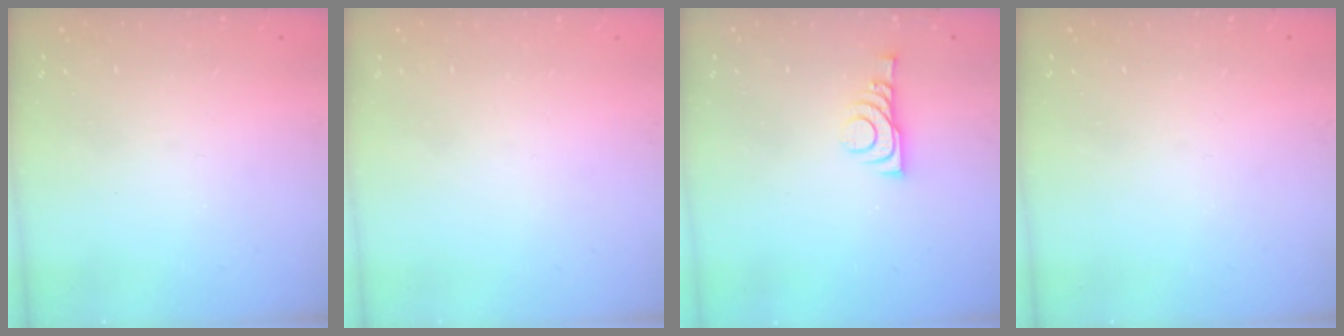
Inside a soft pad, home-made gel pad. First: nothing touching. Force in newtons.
{"total": 1.5, "press": 1.5, "slide": 0.1}
{"total": 6.7, "press": 6.7, "slide": 0.7}
{"total": 0.0}